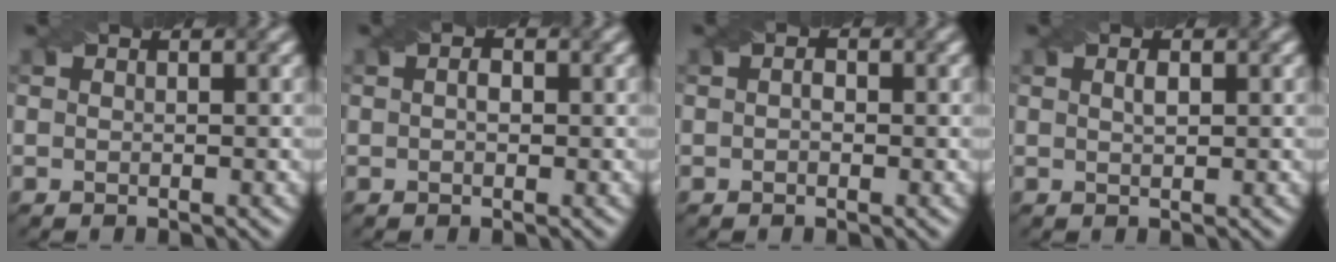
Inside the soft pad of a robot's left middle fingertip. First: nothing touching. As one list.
[{"total": 1.2, "force": [0.1, 0.8, 0.9], "torque": [-0.011, -0.002, -0.002]}, {"total": 1.2, "force": [0.1, 0.8, 0.8], "torque": [-0.013, -0.002, -0.004]}, {"total": 1.0, "force": [0.4, 0.4, 0.8], "torque": [-0.017, 0.002, 0.008]}]